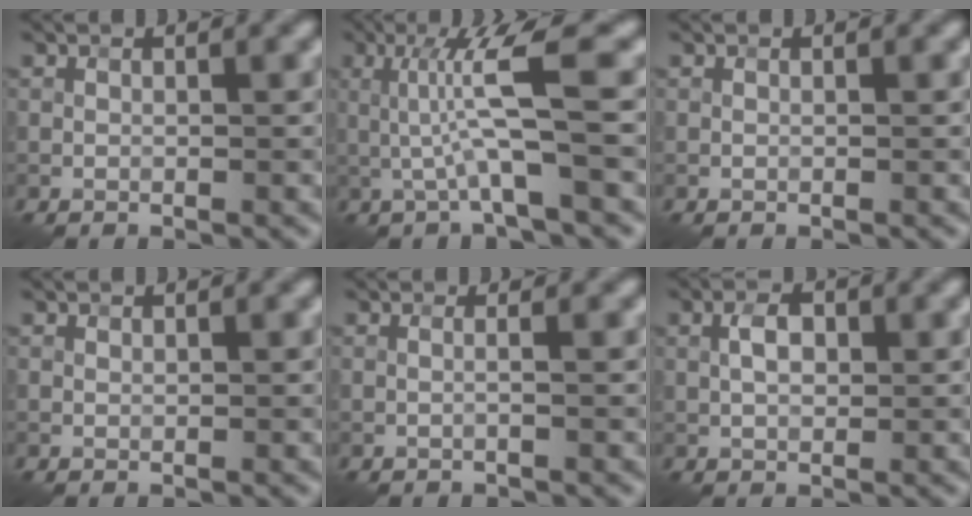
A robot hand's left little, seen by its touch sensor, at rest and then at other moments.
{"total": 5.2, "force": [-0.3, 0.2, 5.2], "torque": [-0.103, 0.012, -0.005]}
{"total": 0.0}
{"total": 0.0}
{"total": 0.9, "force": [0.1, 0.3, 0.9], "torque": [-0.009, -0.010, -0.011]}
{"total": 2.4, "force": [0.4, 1.4, 2.0], "torque": [-0.037, 0.004, 0.004]}